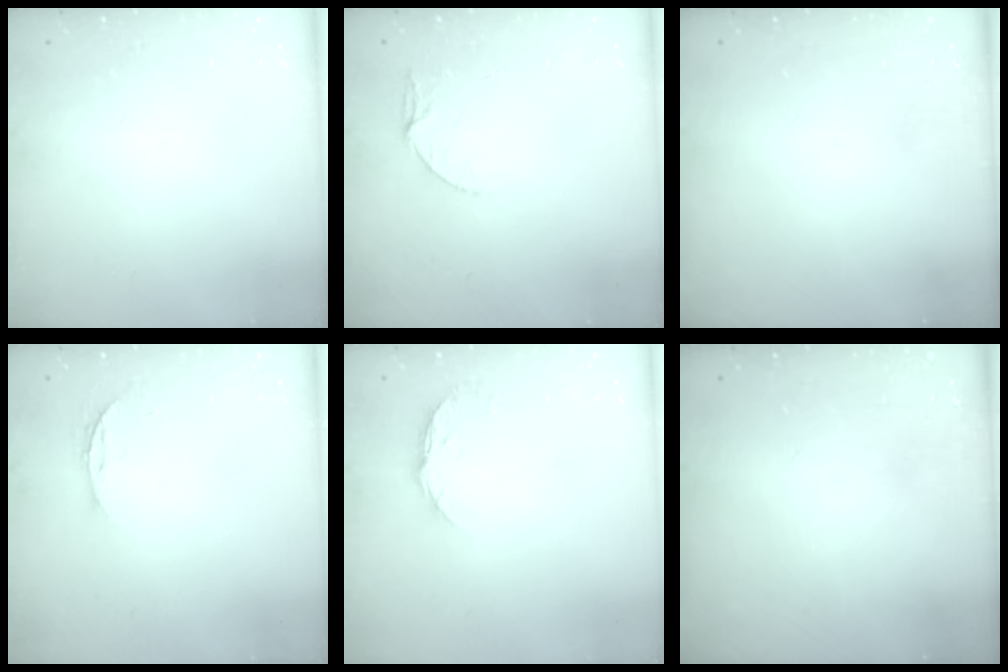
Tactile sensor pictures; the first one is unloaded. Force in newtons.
{"total": 5.2, "press": 5.1, "slide": 0.6}
{"total": 0.0}
{"total": 3.8, "press": 3.8, "slide": 0.3}
{"total": 6.7, "press": 6.7, "slide": 0.8}
{"total": 0.0}